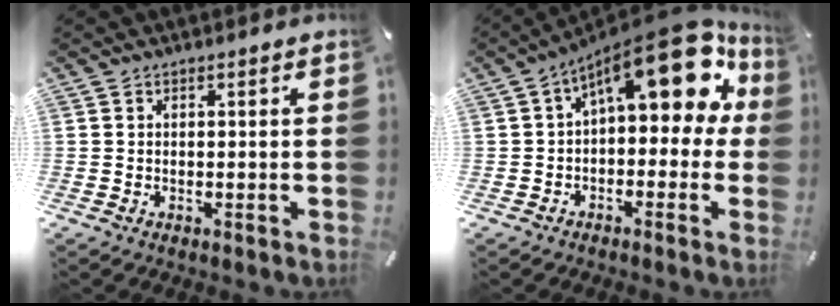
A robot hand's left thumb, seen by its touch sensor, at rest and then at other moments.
{"total": 18.5, "force": [8.1, 8.1, 14.6], "torque": [-0.207, -0.056, 0.134]}